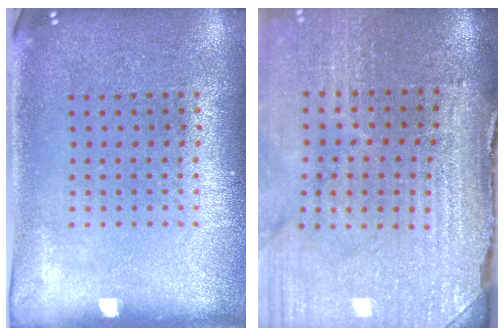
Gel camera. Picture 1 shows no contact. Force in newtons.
{"total": 4.4, "press": 3.9, "slide": 2.2}